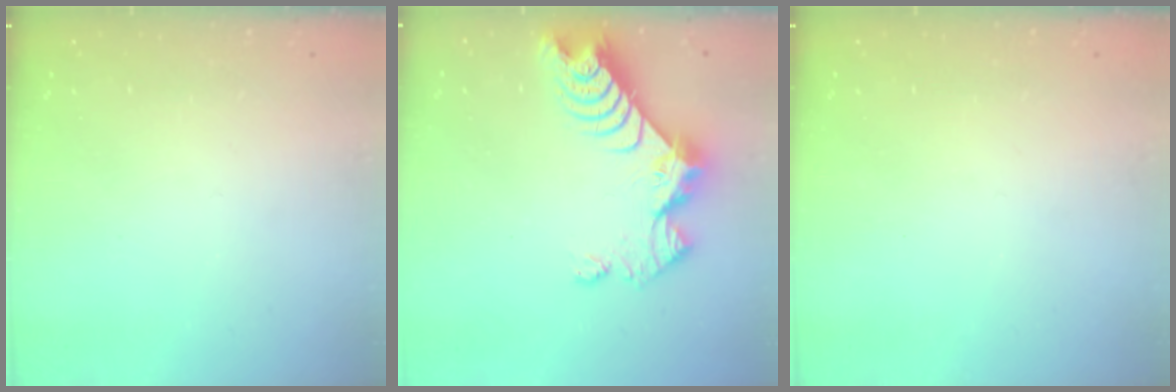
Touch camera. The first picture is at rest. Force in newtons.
{"total": 9.0, "press": 9.0, "slide": 0.8}
{"total": 0.0}